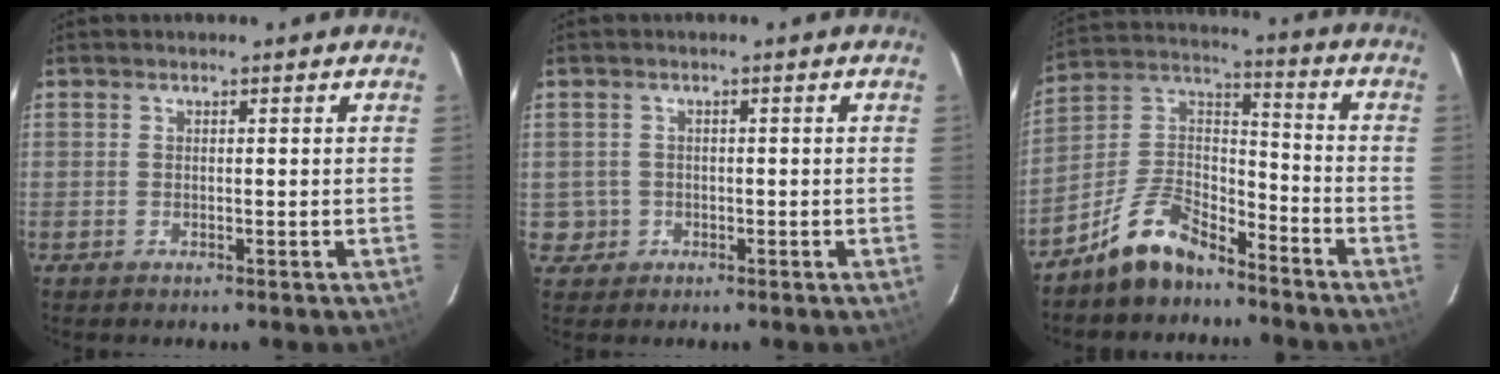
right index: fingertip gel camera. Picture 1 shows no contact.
{"total": 3.4, "force": [-0.5, 3.4, 0.1], "torque": [0.003, 0.020, -0.001]}
{"total": 11.7, "force": [-9.1, 5.0, 5.4], "torque": [-0.122, 0.049, -0.169]}